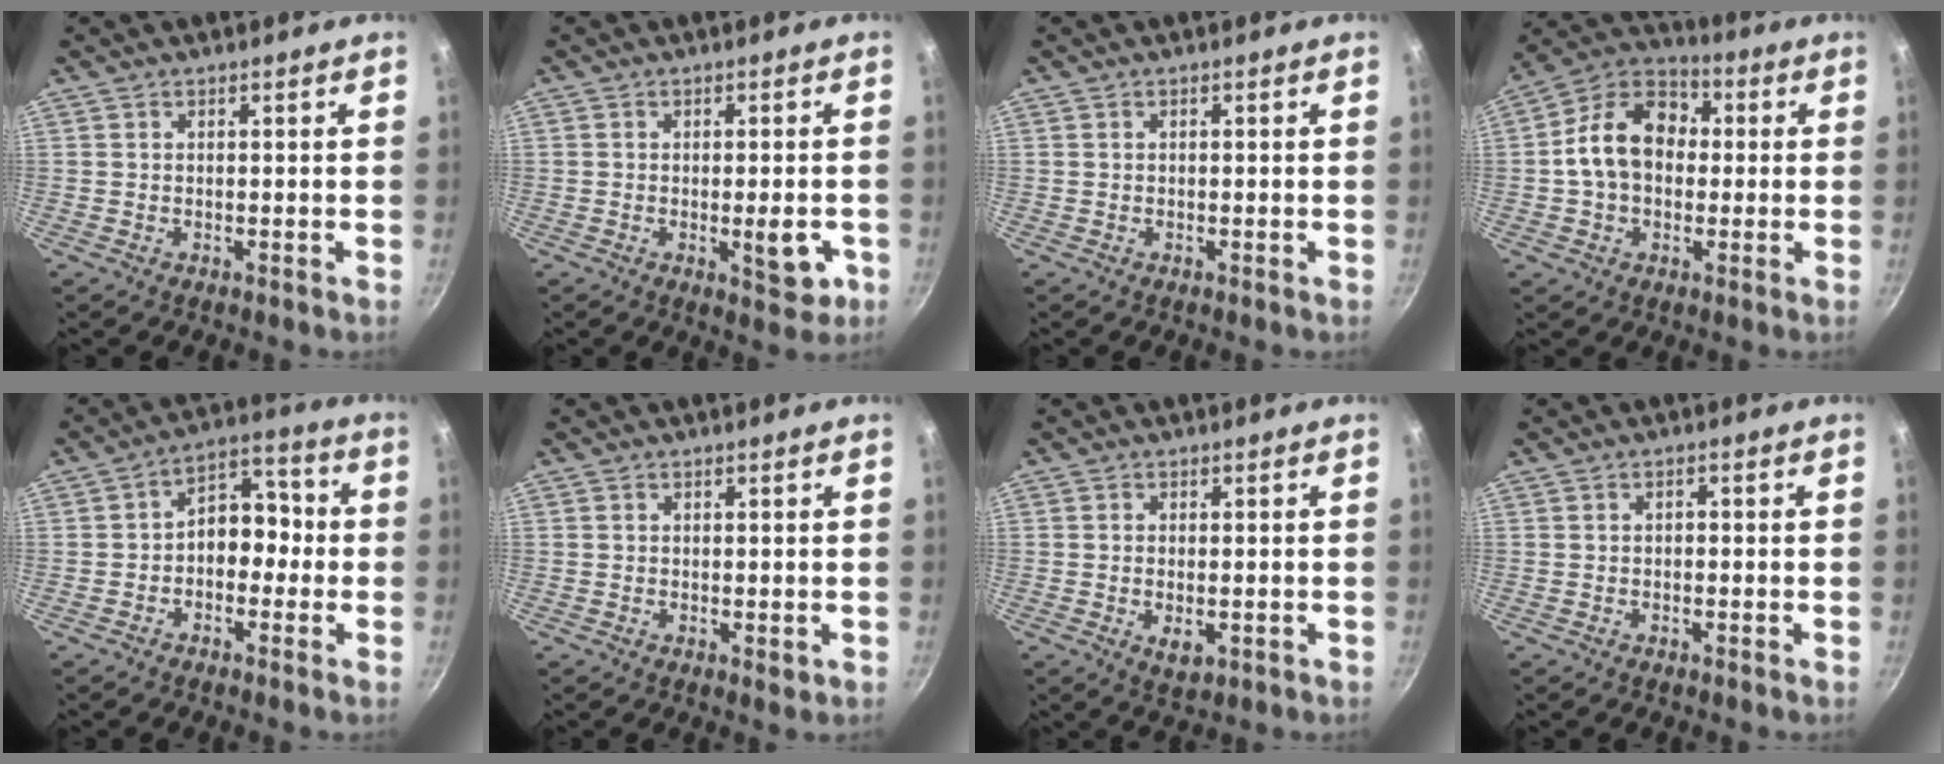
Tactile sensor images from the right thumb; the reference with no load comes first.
{"total": 5.9, "force": [-1.6, 2.3, 5.2], "torque": [-0.050, 0.005, -0.016]}
{"total": 0.0}
{"total": 14.0, "force": [0.4, 10.5, 9.2], "torque": [-0.123, 0.035, -0.012]}
{"total": 8.5, "force": [-1.2, 6.1, 5.9], "torque": [-0.031, 0.039, -0.035]}
{"total": 1.0, "force": [0.2, 0.7, 0.7], "torque": [-0.010, -0.002, 0.003]}
{"total": 3.6, "force": [-0.7, 1.9, 3.0], "torque": [-0.051, -0.011, -0.008]}
{"total": 0.8, "force": [-0.3, 0.5, 0.5], "torque": [-0.008, 0.006, -0.003]}